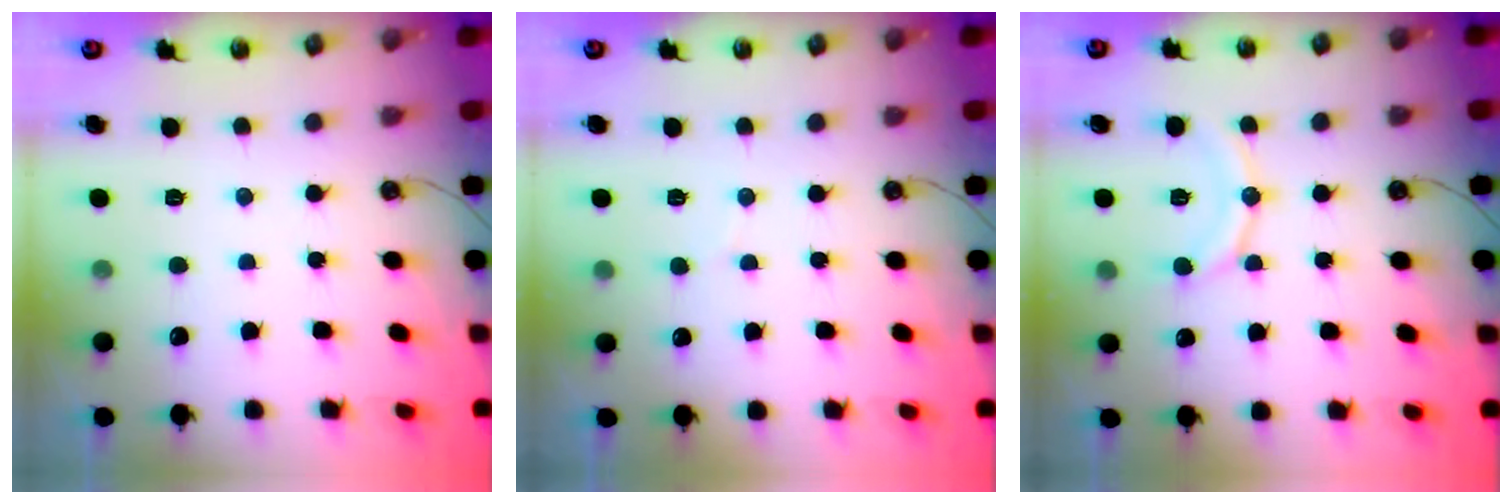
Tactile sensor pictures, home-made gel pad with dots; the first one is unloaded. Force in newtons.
{"total": 2.8, "press": 2.8, "slide": 0.2}
{"total": 11.9, "press": 11.8, "slide": 1.2}